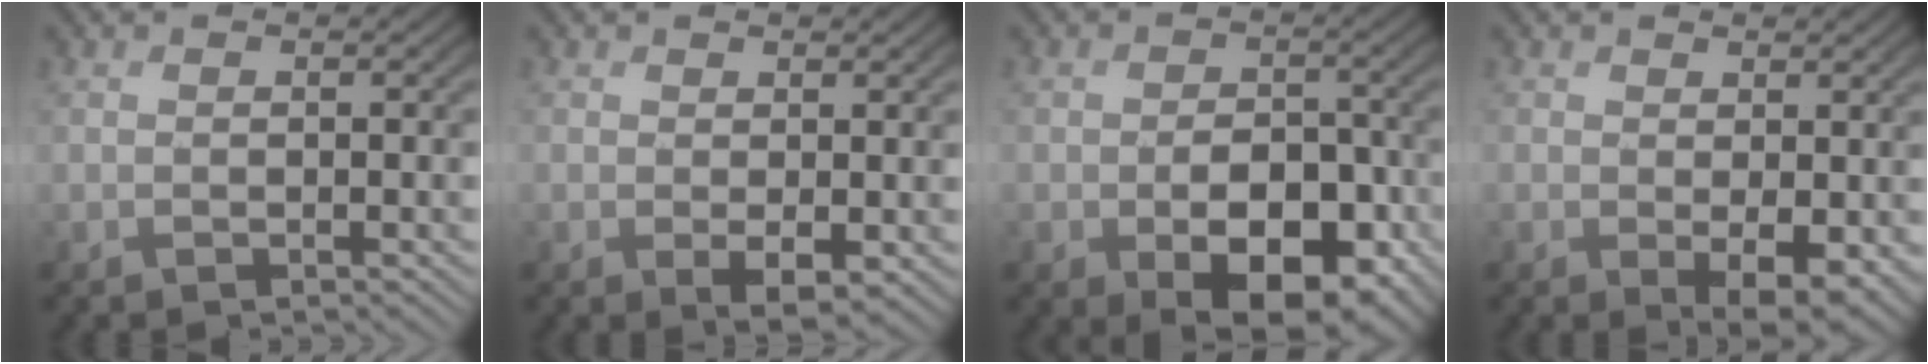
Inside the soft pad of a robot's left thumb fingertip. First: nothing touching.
{"total": 2.3, "force": [0.1, 1.3, 1.9], "torque": [-0.038, -0.013, 0.006]}
{"total": 10.1, "force": [-4.1, 6.1, 6.9], "torque": [-0.105, -0.020, -0.053]}
{"total": 4.2, "force": [0.0, 2.3, 3.5], "torque": [-0.061, -0.014, 0.006]}